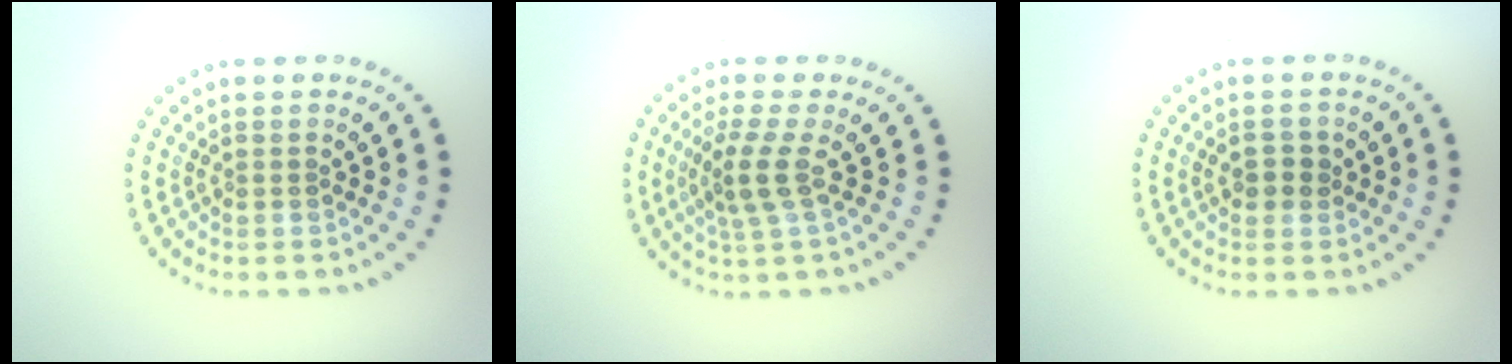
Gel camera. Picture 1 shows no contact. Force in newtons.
{"total": 2.8, "press": 2.3, "slide": 1.6}
{"total": 1.9, "press": 1.8, "slide": 0.4}